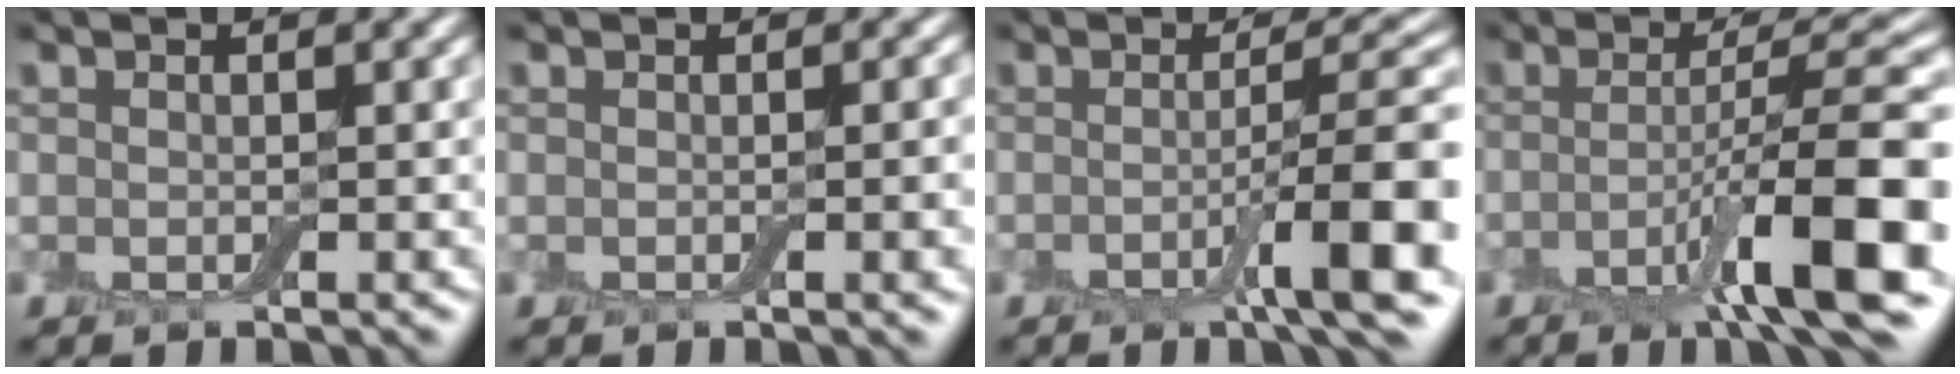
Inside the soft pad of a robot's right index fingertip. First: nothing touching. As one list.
[{"total": 2.9, "force": [-0.3, 0.9, 2.7], "torque": [-0.019, 0.004, -0.004]}, {"total": 7.3, "force": [-1.8, 1.2, 7.0], "torque": [-0.097, 0.002, -0.033]}, {"total": 9.9, "force": [-3.3, 1.5, 9.2], "torque": [-0.127, 0.009, -0.062]}]